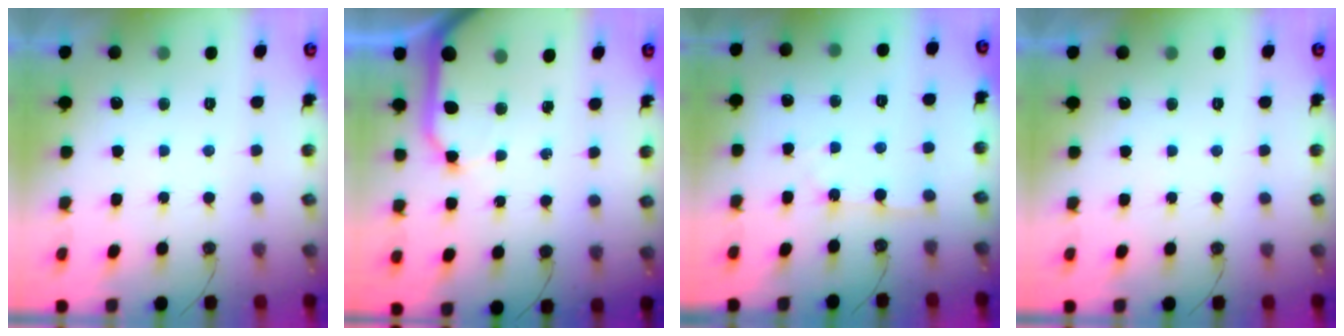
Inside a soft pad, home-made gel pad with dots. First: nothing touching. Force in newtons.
{"total": 14.2, "press": 14.0, "slide": 2.1}
{"total": 3.0, "press": 3.0, "slide": 0.4}
{"total": 0.0}